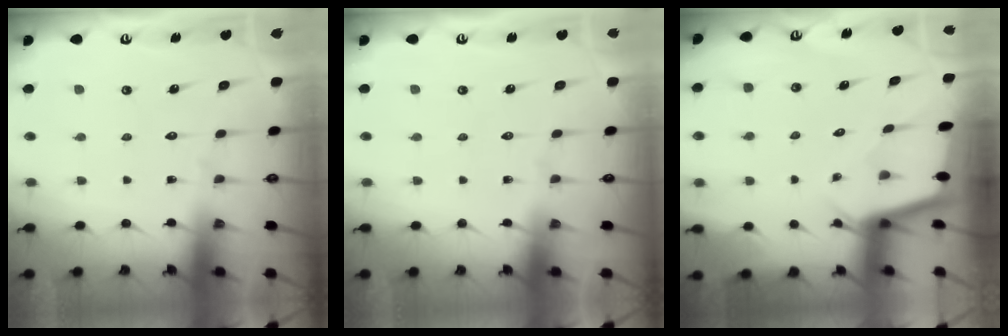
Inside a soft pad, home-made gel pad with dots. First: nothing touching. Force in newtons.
{"total": 0.0}
{"total": 2.3, "press": 2.3, "slide": 0.2}